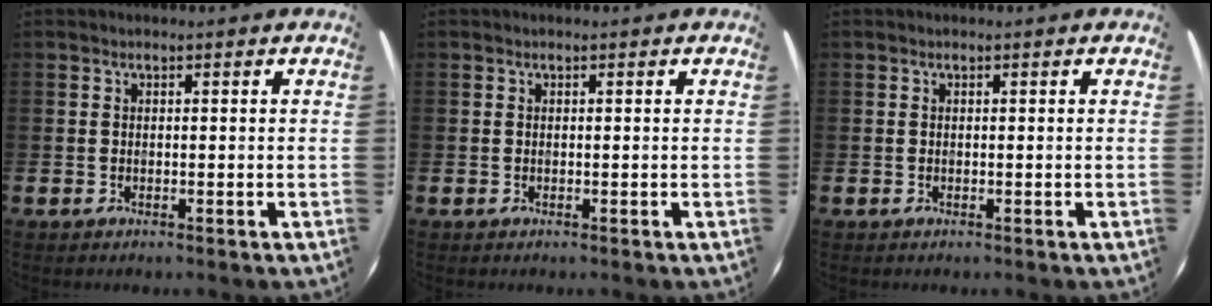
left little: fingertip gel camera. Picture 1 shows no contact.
{"total": 0.0}
{"total": 0.0}